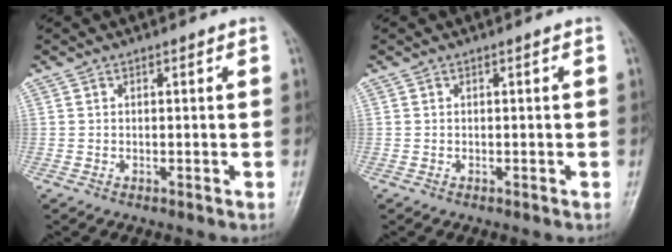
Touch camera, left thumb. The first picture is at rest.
{"total": 0.0}